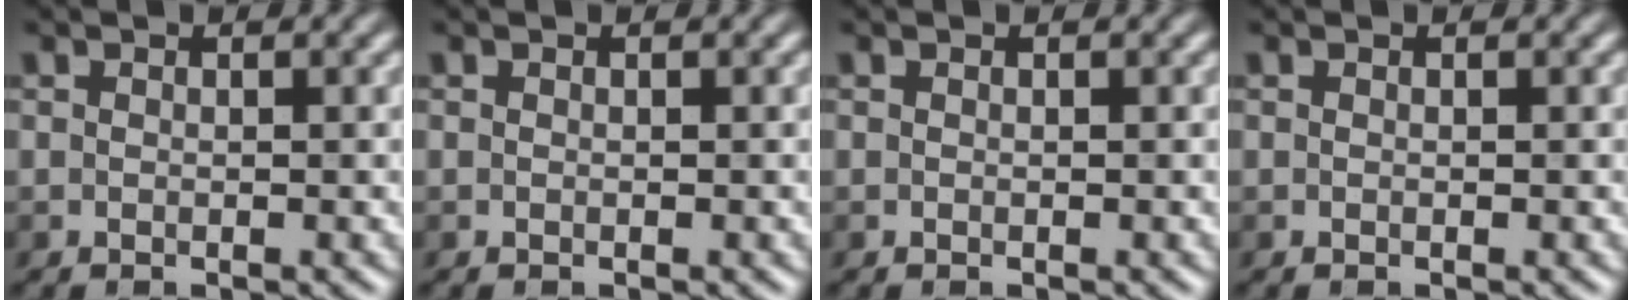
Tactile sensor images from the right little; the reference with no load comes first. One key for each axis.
{"total": 0.0}
{"total": 0.0}
{"total": 0.0}